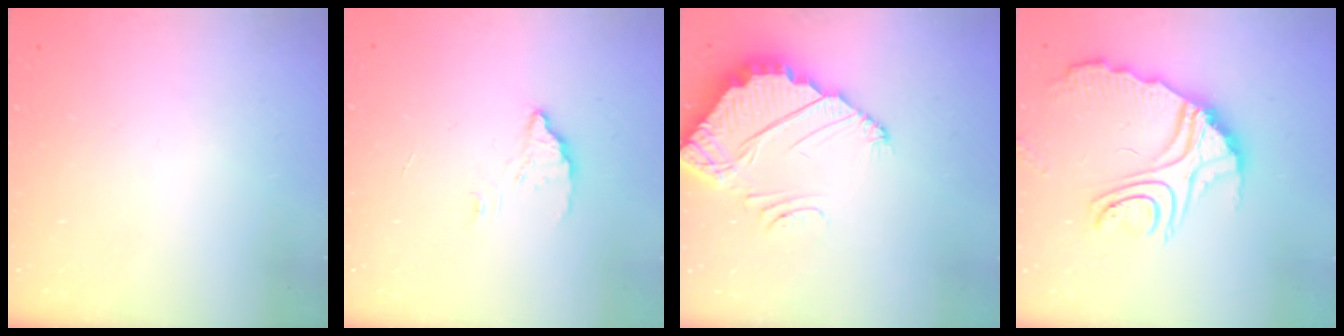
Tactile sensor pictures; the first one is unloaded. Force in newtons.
{"total": 2.8, "press": 2.8, "slide": 0.2}
{"total": 5.3, "press": 5.3, "slide": 0.2}
{"total": 12.7, "press": 12.6, "slide": 1.3}